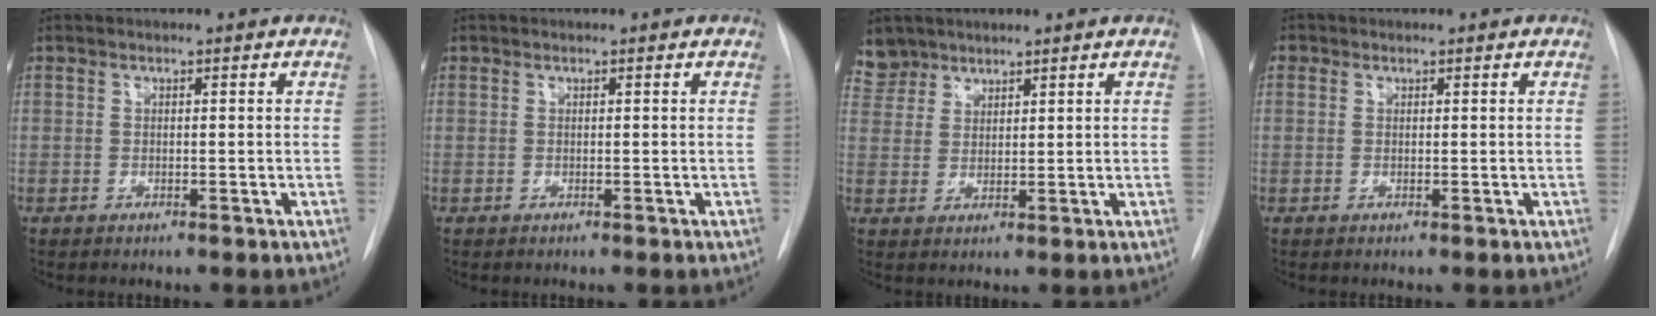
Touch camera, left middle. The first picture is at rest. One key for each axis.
{"total": 0.0}
{"total": 4.3, "fx": 3.6, "fy": 2.2, "fz": -0.5, "tx": 0.018, "ty": 0.005, "tz": 0.072}
{"total": 0.8, "fx": 0.3, "fy": 0.8, "fz": 0.1, "tx": 0.002, "ty": 0.003, "tz": 0.002}